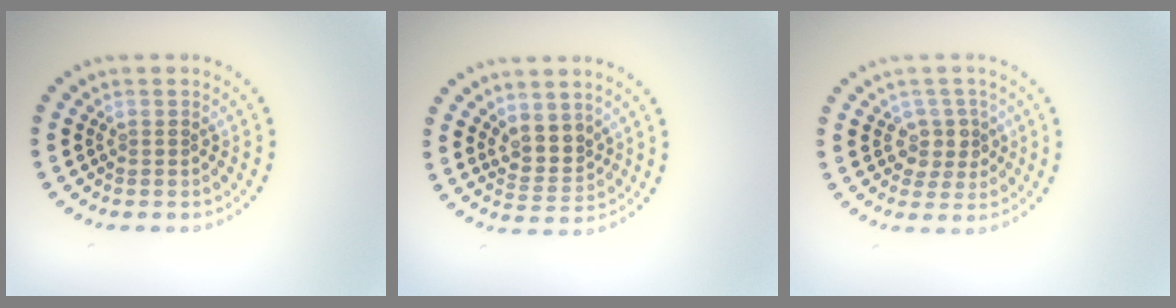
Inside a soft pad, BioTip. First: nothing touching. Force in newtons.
{"total": 2.6, "press": 2.2, "slide": 1.4}
{"total": 2.2, "press": 1.9, "slide": 1.1}